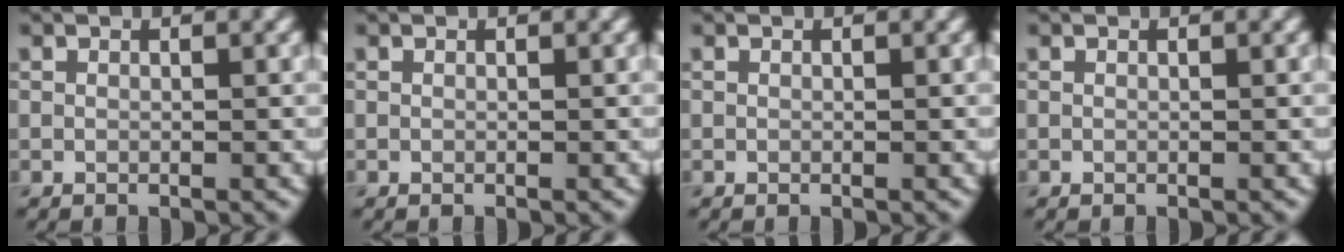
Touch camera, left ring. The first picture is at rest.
{"total": 0.0}
{"total": 0.0}
{"total": 0.0}